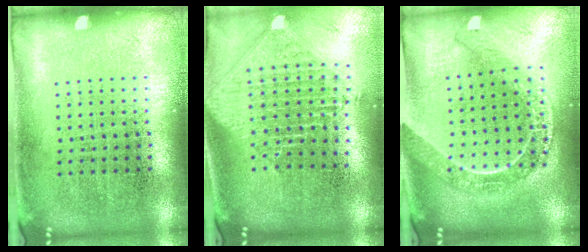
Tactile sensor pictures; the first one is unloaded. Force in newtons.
{"total": 2.4, "press": 1.9, "slide": 1.5}
{"total": 2.2, "press": 1.8, "slide": 1.2}